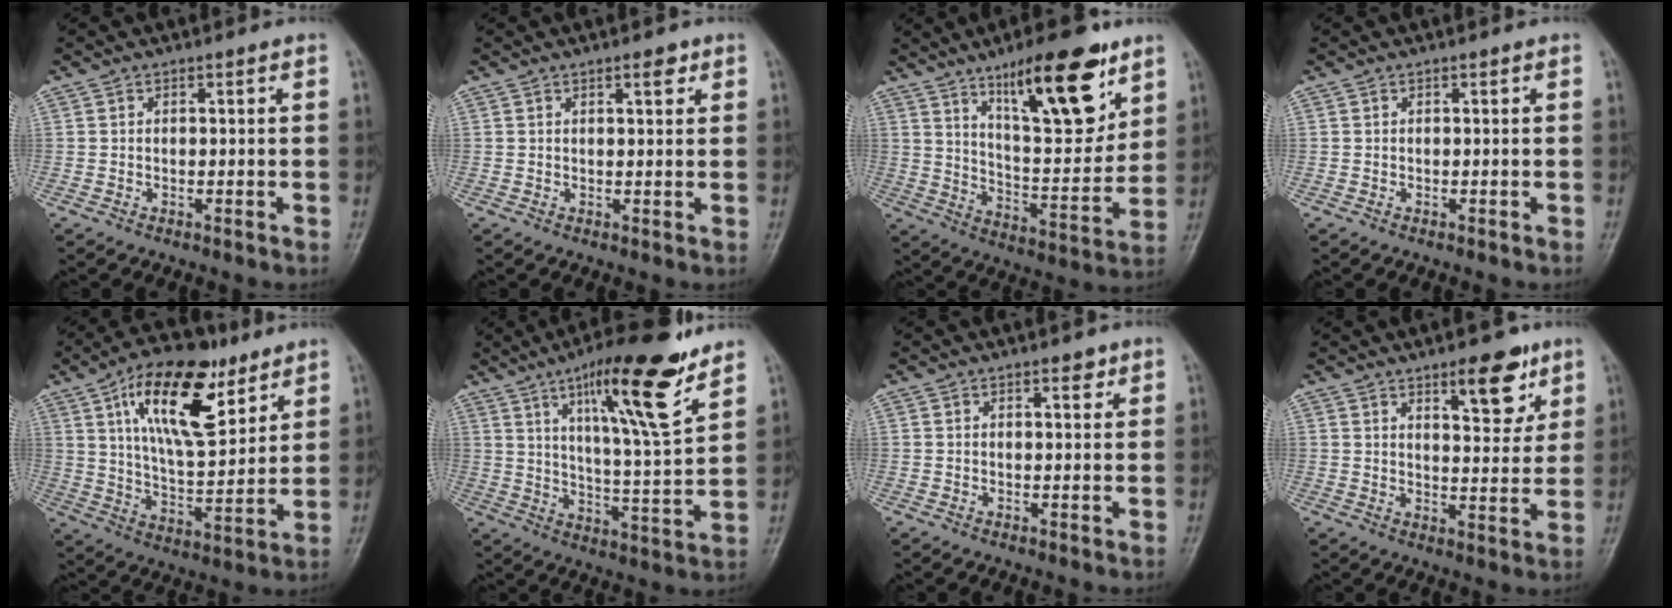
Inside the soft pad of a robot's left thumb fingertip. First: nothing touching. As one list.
[{"total": 2.3, "force": [1.4, 0.8, 1.6], "torque": [-0.017, -0.006, 0.018]}, {"total": 18.8, "force": [11.2, 5.9, 13.9], "torque": [-0.180, -0.065, 0.189]}, {"total": 0.0}, {"total": 19.6, "force": [9.7, 8.6, 14.7], "torque": [-0.213, -0.036, 0.167]}, {"total": 18.0, "force": [10.8, 2.9, 14.1], "torque": [-0.209, -0.057, 0.176]}, {"total": 2.0, "force": [1.3, 0.9, 1.3], "torque": [-0.008, -0.006, 0.017]}, {"total": 9.3, "force": [5.6, 3.6, 6.5], "torque": [-0.065, -0.033, 0.080]}]